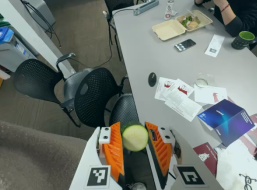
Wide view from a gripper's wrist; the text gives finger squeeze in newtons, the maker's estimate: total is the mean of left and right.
{"total": 10.7, "left": 10.9, "right": 10.5}